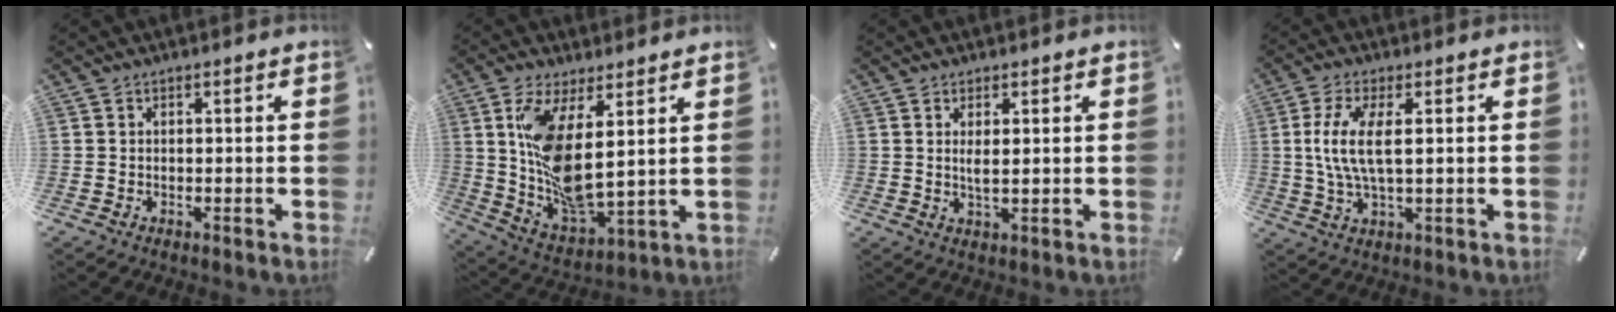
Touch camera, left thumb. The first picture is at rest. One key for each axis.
{"total": 12.9, "fx": 5.1, "fy": 4.7, "fz": 10.9, "tx": -0.237, "ty": -0.048, "tz": 0.092}
{"total": 2.8, "fx": 0.7, "fy": 0.6, "fz": 2.6, "tx": -0.061, "ty": -0.005, "tz": 0.009}
{"total": 9.2, "fx": 1.4, "fy": 3.0, "fz": 8.5, "tx": -0.189, "ty": -0.010, "tz": 0.018}